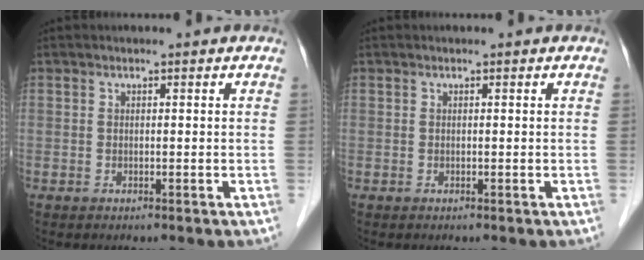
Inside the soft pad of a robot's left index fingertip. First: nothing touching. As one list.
[{"total": 0.0}]